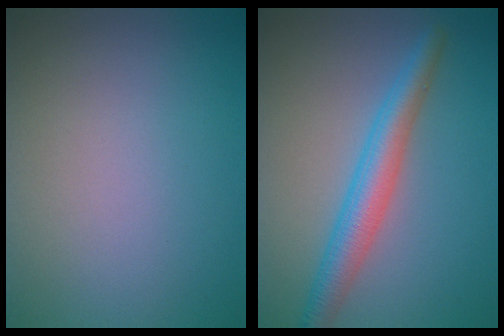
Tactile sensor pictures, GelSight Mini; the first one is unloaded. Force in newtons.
{"total": 4.2, "press": 4.2, "slide": 0.2}